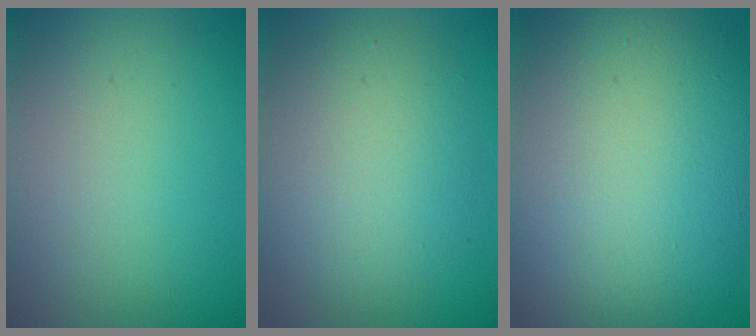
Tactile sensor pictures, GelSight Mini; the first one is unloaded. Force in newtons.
{"total": 5.3, "press": 5.3, "slide": 0.5}
{"total": 15.6, "press": 15.5, "slide": 0.8}